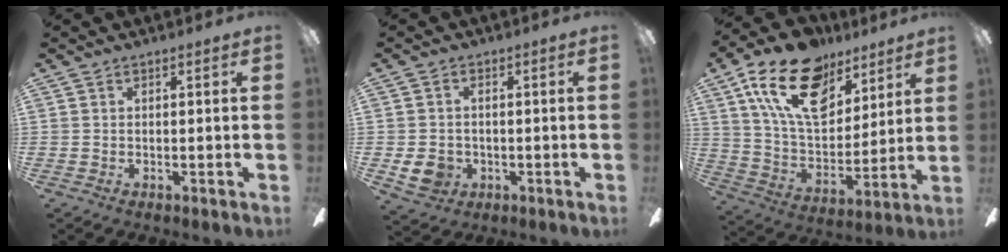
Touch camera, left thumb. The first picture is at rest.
{"total": 6.1, "force": [-1.4, 5.4, 2.6], "torque": [-0.057, 0.007, -0.028]}
{"total": 21.9, "force": [12.0, 12.7, 13.1], "torque": [-0.224, -0.048, 0.218]}